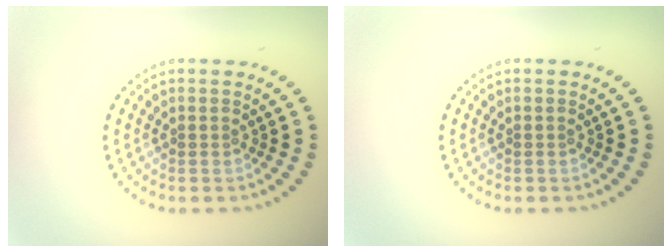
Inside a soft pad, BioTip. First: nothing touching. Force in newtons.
{"total": 0.0}